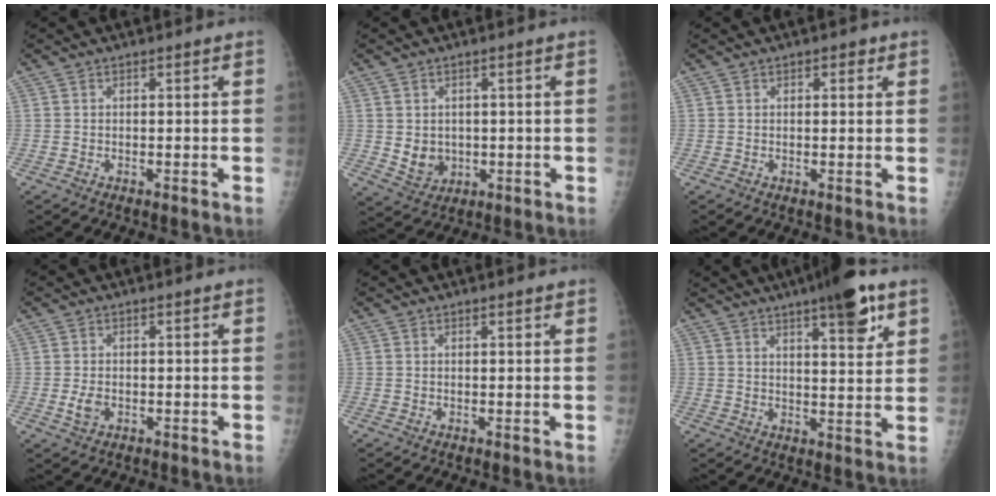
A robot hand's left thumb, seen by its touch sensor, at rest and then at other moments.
{"total": 5.0, "force": [0.0, 4.3, 2.6], "torque": [-0.024, -0.005, 0.015]}
{"total": 1.5, "force": [0.8, 0.9, 1.0], "torque": [-0.004, 0.000, 0.008]}
{"total": 2.5, "force": [-0.6, 1.7, 1.8], "torque": [-0.036, 0.000, -0.009]}
{"total": 0.8, "force": [0.6, 0.2, 0.5], "torque": [-0.006, 0.000, 0.008]}
{"total": 10.9, "force": [6.4, 2.6, 8.5], "torque": [-0.107, -0.027, 0.088]}